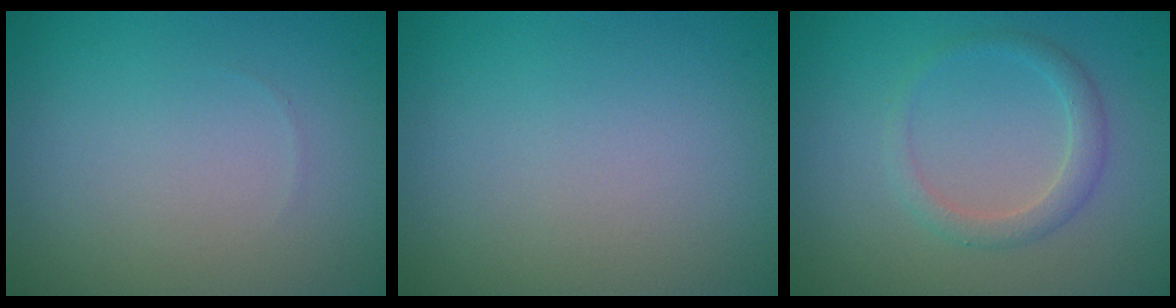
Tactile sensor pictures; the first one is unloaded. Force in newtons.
{"total": 0.0}
{"total": 1.9, "press": 1.9, "slide": 0.2}